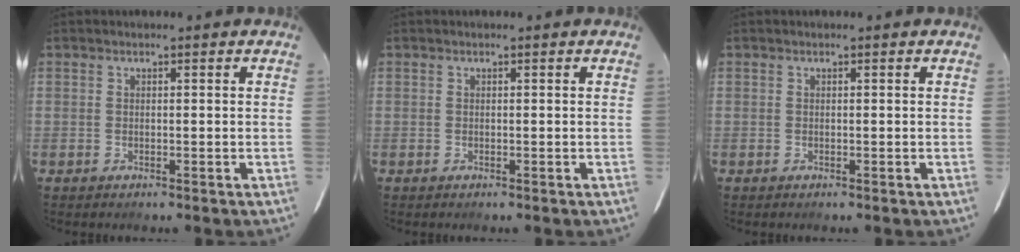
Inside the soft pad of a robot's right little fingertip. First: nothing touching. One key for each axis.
{"total": 0.0}
{"total": 0.0}